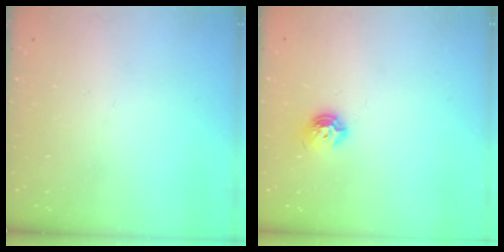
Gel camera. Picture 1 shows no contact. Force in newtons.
{"total": 7.0, "press": 6.9, "slide": 0.7}